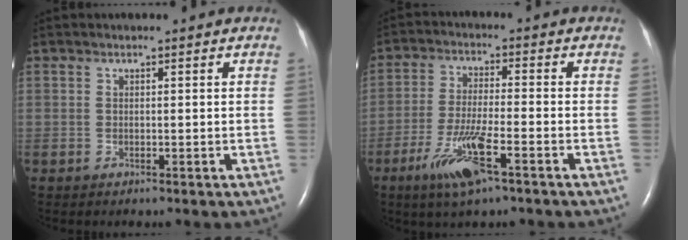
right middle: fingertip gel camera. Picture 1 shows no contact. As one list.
[{"total": 8.8, "force": [-4.8, 1.0, 7.4], "torque": [-0.153, -0.018, -0.086]}]